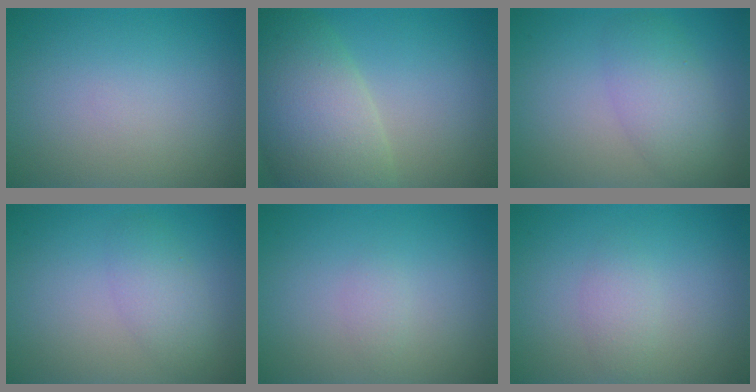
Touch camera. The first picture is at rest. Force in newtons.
{"total": 9.6, "press": 9.5, "slide": 0.9}
{"total": 3.7, "press": 3.7, "slide": 0.1}
{"total": 2.4, "press": 2.4, "slide": 0.0}
{"total": 0.8, "press": 0.8, "slide": 0.1}
{"total": 1.5, "press": 1.5, "slide": 0.0}